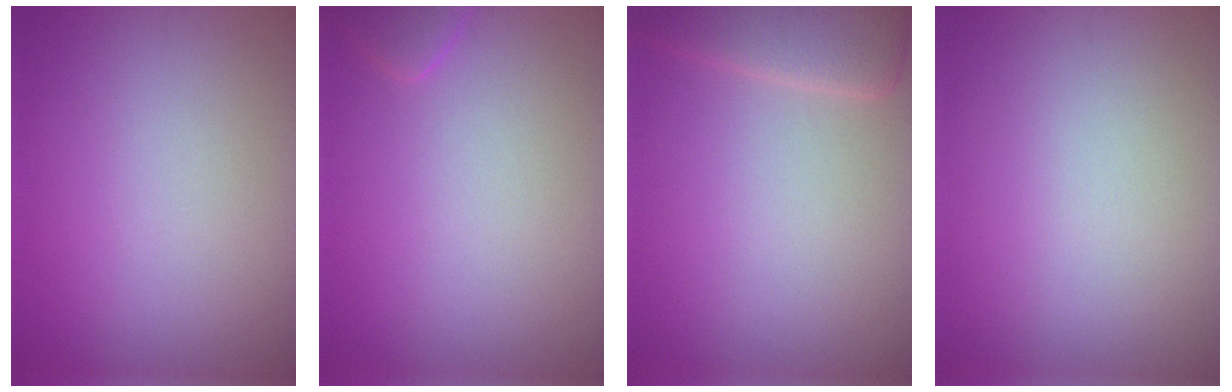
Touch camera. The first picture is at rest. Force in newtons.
{"total": 1.3, "press": 1.3, "slide": 0.1}
{"total": 3.8, "press": 3.7, "slide": 0.6}
{"total": 0.0}